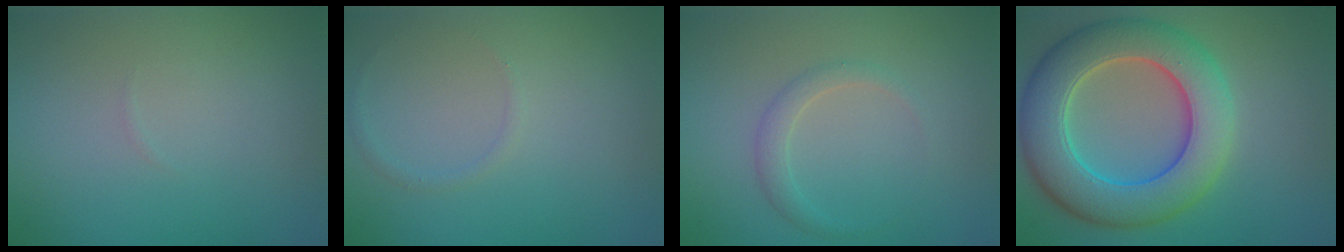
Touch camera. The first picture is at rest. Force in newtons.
{"total": 0.6, "press": 0.6, "slide": 0.0}
{"total": 1.5, "press": 1.5, "slide": 0.1}
{"total": 9.2, "press": 9.2, "slide": 0.4}